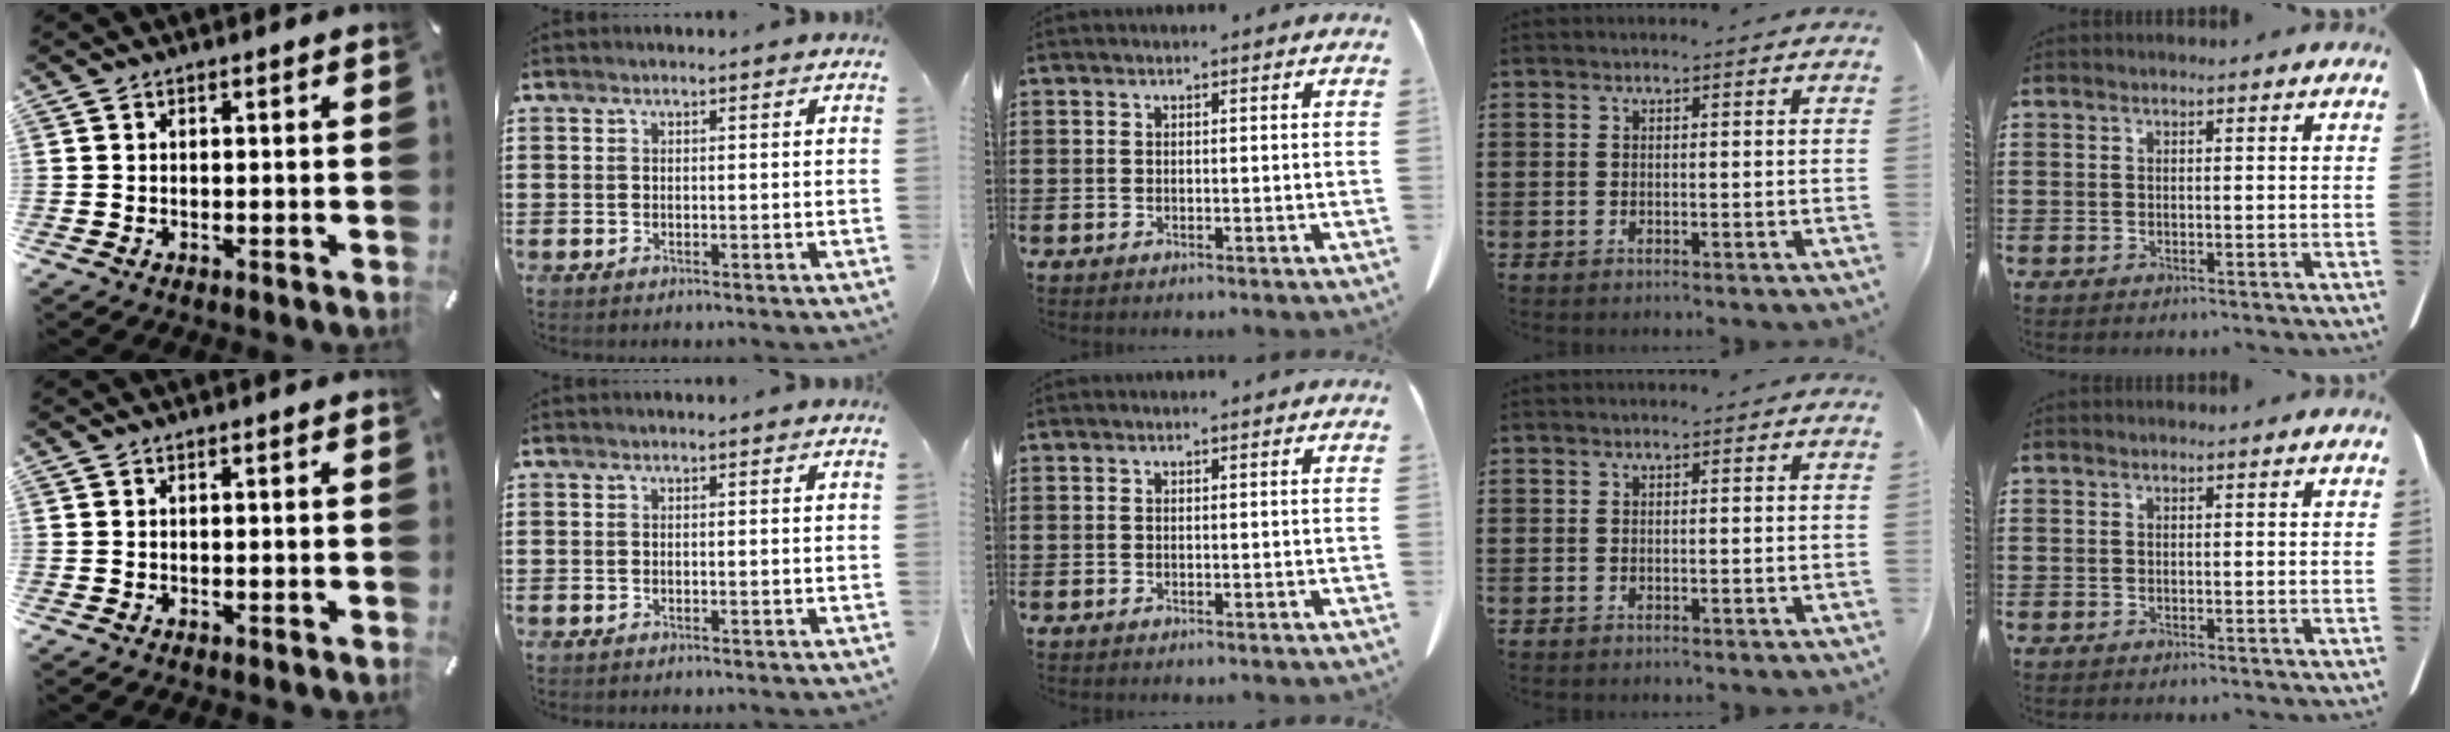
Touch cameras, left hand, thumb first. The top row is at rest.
{}